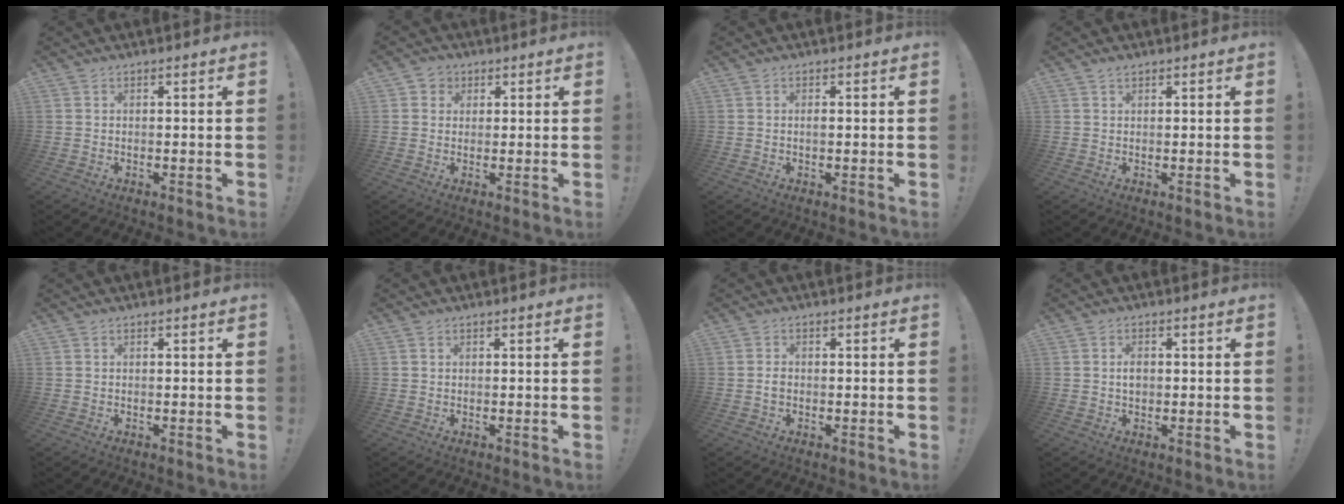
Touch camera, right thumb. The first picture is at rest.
{"total": 3.9, "force": [0.9, 3.7, 0.8], "torque": [-0.011, 0.001, 0.015]}
{"total": 0.7, "force": [-0.3, 0.1, 0.6], "torque": [-0.008, -0.001, -0.006]}
{"total": 0.9, "force": [0.7, 0.3, 0.4], "torque": [-0.015, 0.003, 0.015]}
{"total": 0.0}
{"total": 0.0}
{"total": 1.4, "force": [-0.5, 0.9, 1.0], "torque": [-0.026, 0.006, -0.008]}
{"total": 2.7, "force": [-0.1, 1.8, 2.0], "torque": [-0.029, 0.003, -0.003]}